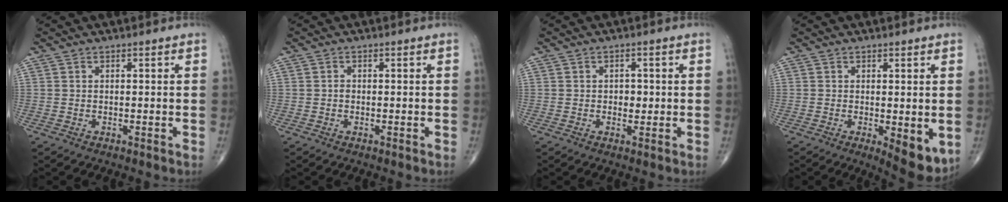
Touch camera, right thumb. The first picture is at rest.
{"total": 0.6, "force": [-0.1, 0.4, 0.3], "torque": [-0.004, 0.001, -0.004]}
{"total": 2.3, "force": [0.0, 1.6, 1.6], "torque": [-0.010, 0.001, 0.000]}
{"total": 6.8, "force": [-1.3, 2.6, 6.1], "torque": [-0.076, -0.020, -0.012]}